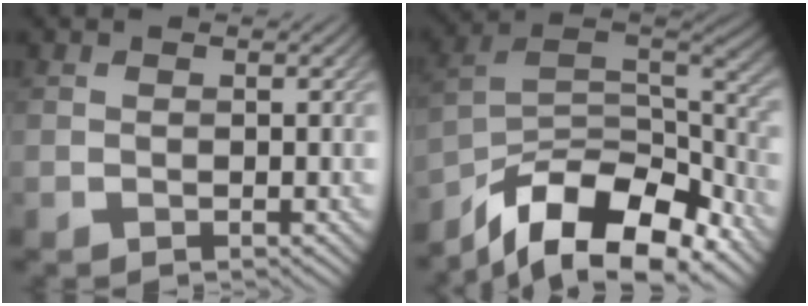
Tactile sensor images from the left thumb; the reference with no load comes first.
{"total": 15.1, "force": [-10.6, 5.9, 8.9], "torque": [-0.188, -0.015, -0.183]}